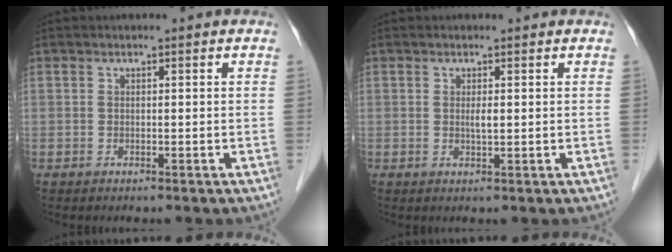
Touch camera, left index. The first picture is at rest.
{"total": 1.1, "force": [0.3, 0.2, 1.1], "torque": [-0.025, -0.003, 0.003]}